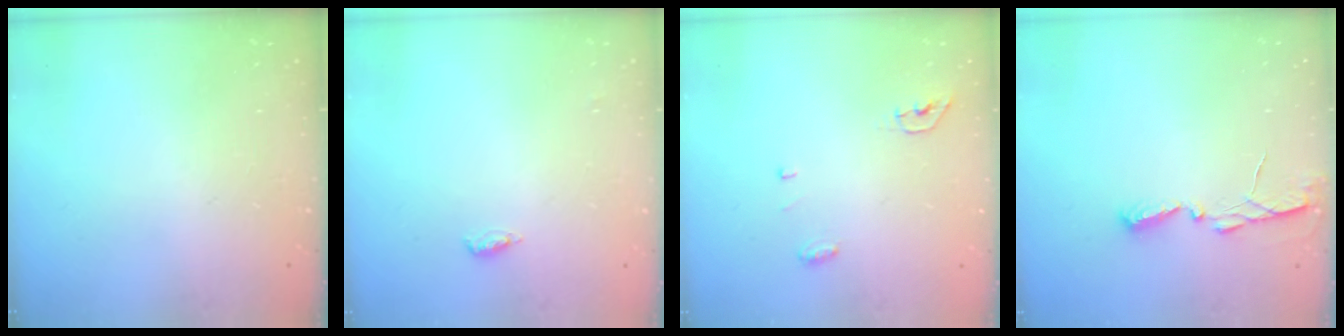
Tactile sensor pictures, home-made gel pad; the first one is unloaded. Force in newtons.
{"total": 4.0, "press": 3.9, "slide": 1.1}
{"total": 4.4, "press": 4.3, "slide": 0.8}
{"total": 4.9, "press": 4.9, "slide": 0.3}